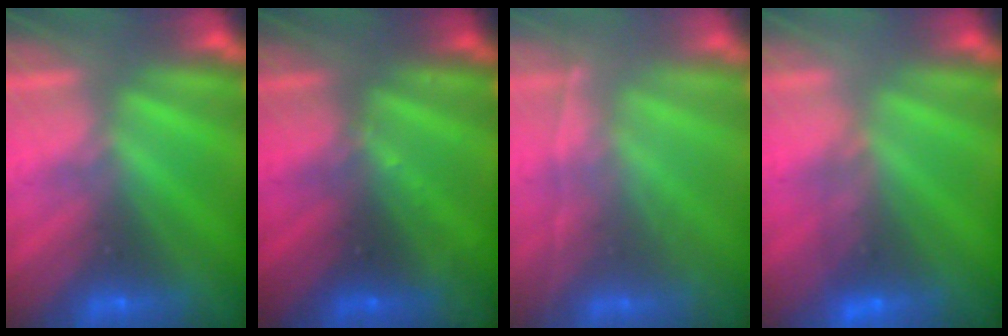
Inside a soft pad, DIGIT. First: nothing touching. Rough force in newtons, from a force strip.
{"total": 2.6}
{"total": 1.8}
{"total": 3.9}